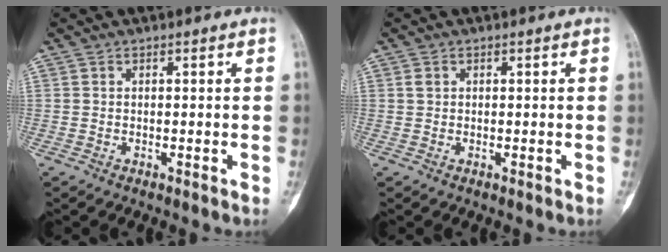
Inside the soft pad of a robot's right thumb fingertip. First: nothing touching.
{"total": 1.0, "force": [0.4, 0.8, 0.5], "torque": [-0.008, 0.003, 0.009]}